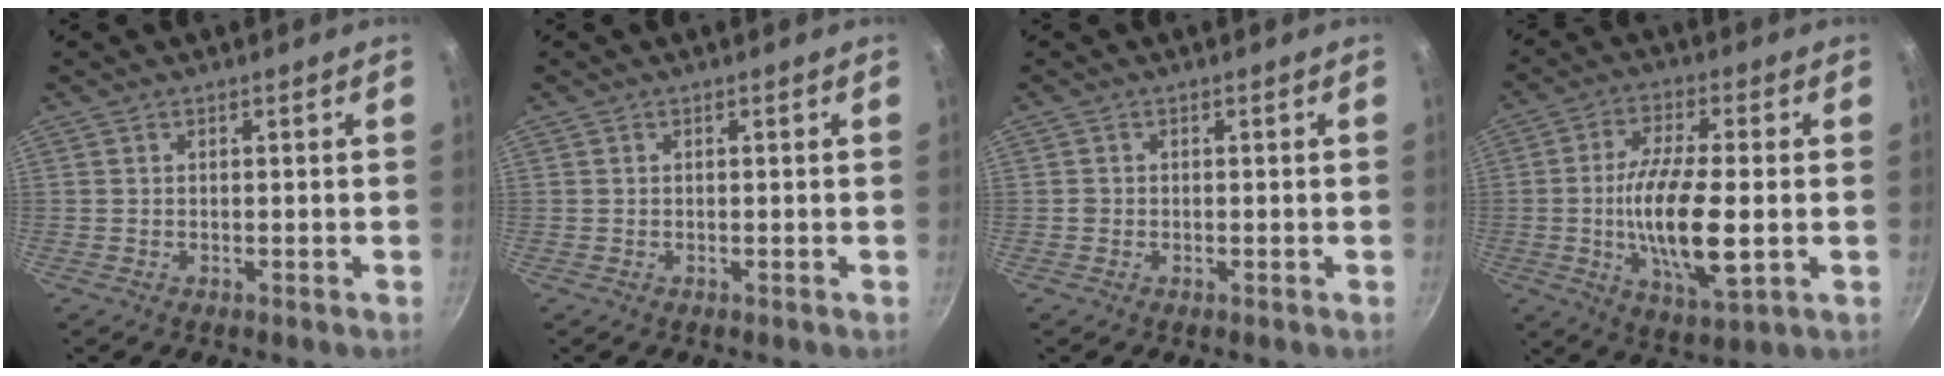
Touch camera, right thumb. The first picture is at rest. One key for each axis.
{"total": 0.0}
{"total": 0.7, "fx": -0.2, "fy": 0.6, "fz": 0.2, "tx": 0.000, "ty": 0.003, "tz": -0.004}
{"total": 15.2, "fx": -1.5, "fy": 5.0, "fz": 14.3, "tx": -0.274, "ty": -0.002, "tz": -0.031}